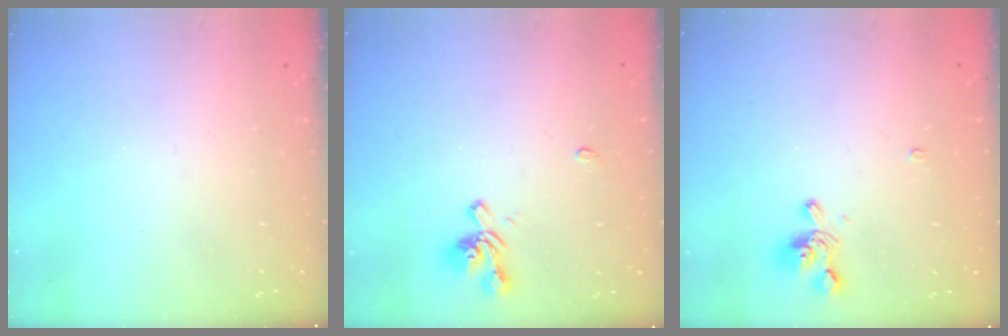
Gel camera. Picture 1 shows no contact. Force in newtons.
{"total": 1.8, "press": 1.4, "slide": 1.1}
{"total": 1.9, "press": 1.7, "slide": 1.0}